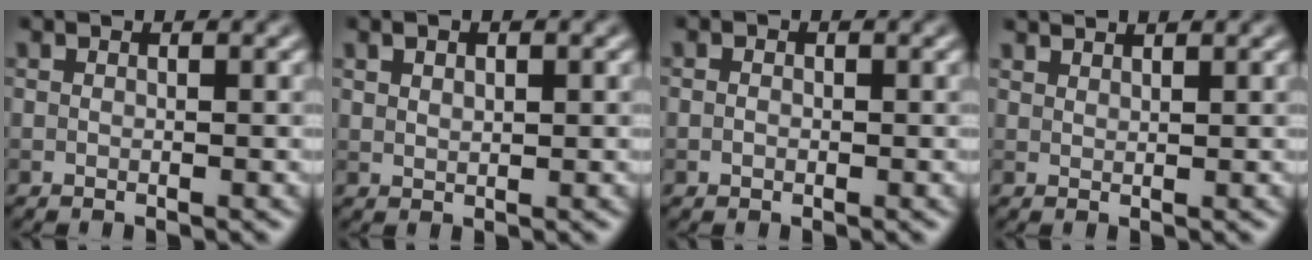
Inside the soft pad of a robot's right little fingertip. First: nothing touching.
{"total": 1.4, "force": [0.7, 0.6, 1.1], "torque": [-0.022, 0.002, 0.016]}
{"total": 0.6, "force": [-0.2, 0.5, 0.3], "torque": [-0.005, -0.001, -0.004]}
{"total": 1.9, "force": [1.8, 0.2, 0.4], "torque": [-0.002, -0.001, 0.024]}